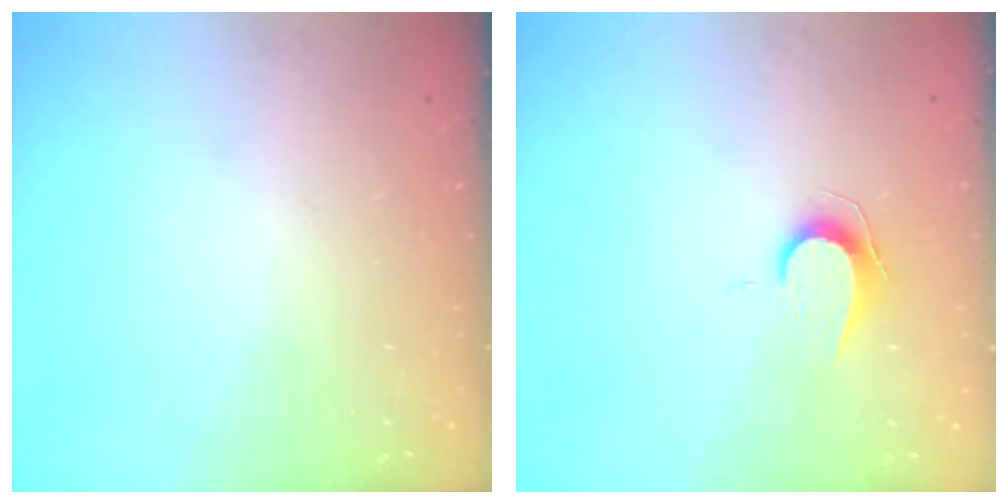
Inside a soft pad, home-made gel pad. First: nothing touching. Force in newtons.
{"total": 6.9, "press": 6.8, "slide": 0.7}